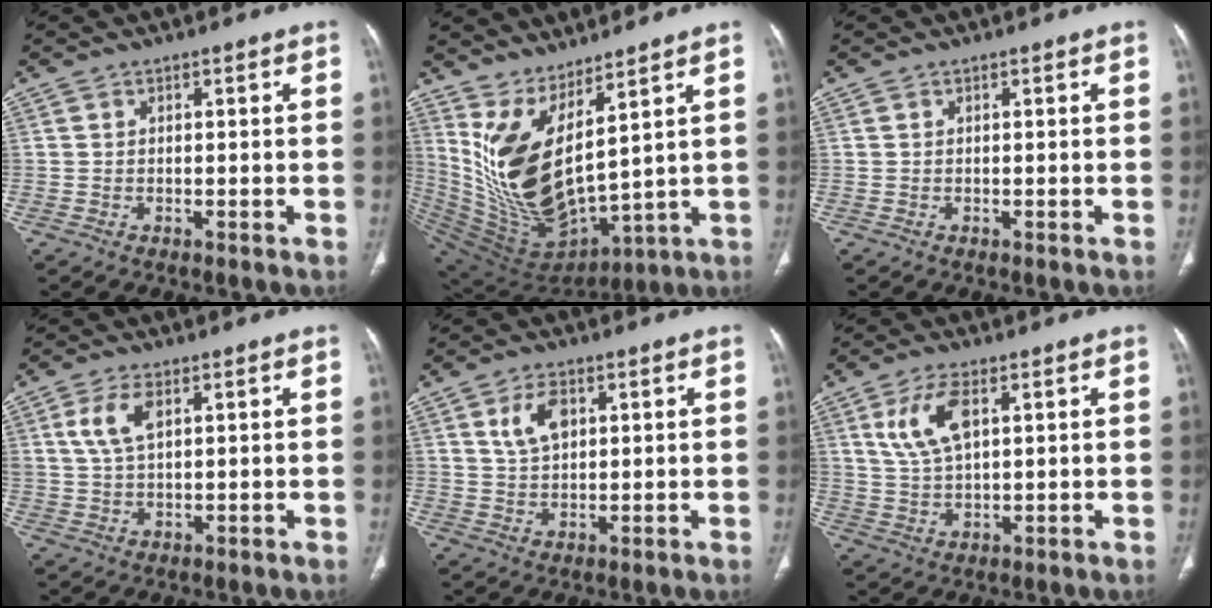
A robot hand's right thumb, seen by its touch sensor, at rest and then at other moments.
{"total": 15.2, "force": [7.6, 4.7, 12.2], "torque": [-0.221, -0.080, 0.180]}
{"total": 0.0}
{"total": 5.8, "force": [2.2, 2.8, 4.6], "torque": [-0.097, -0.002, 0.048]}
{"total": 5.9, "force": [2.3, 3.5, 4.2], "torque": [-0.068, -0.006, 0.048]}
{"total": 8.2, "force": [3.1, 3.8, 6.5], "torque": [-0.131, -0.006, 0.068]}